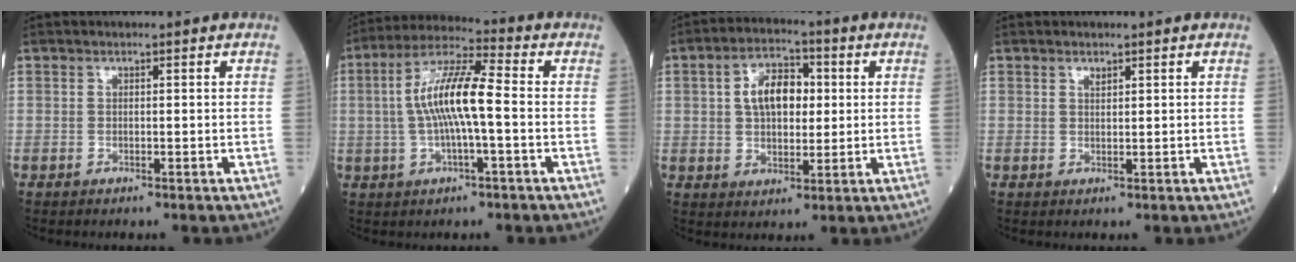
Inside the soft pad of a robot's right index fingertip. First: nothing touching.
{"total": 10.4, "force": [-0.4, 1.5, 10.3], "torque": [-0.199, 0.017, -0.014]}
{"total": 8.3, "force": [1.5, 4.6, 6.8], "torque": [-0.122, 0.020, 0.026]}
{"total": 0.8, "force": [0.6, 0.3, 0.4], "torque": [-0.009, -0.004, 0.012]}